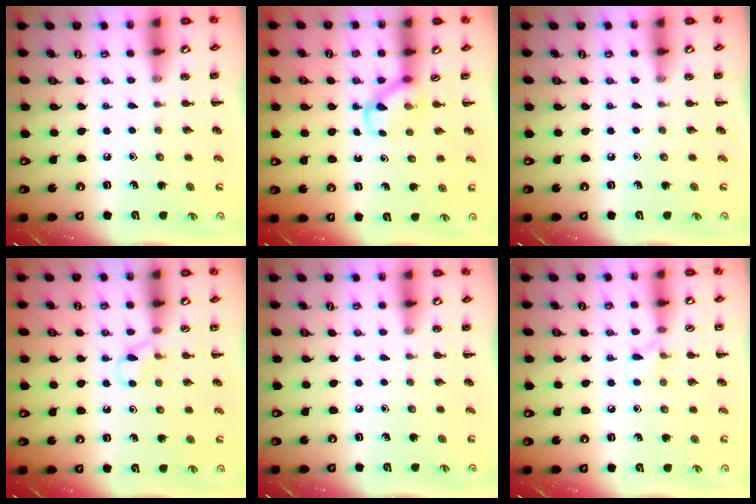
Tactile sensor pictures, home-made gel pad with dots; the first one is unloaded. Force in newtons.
{"total": 3.5, "press": 3.2, "slide": 1.4}
{"total": 0.0}
{"total": 4.7, "press": 4.4, "slide": 1.4}
{"total": 0.0}
{"total": 4.8, "press": 4.5, "slide": 1.7}